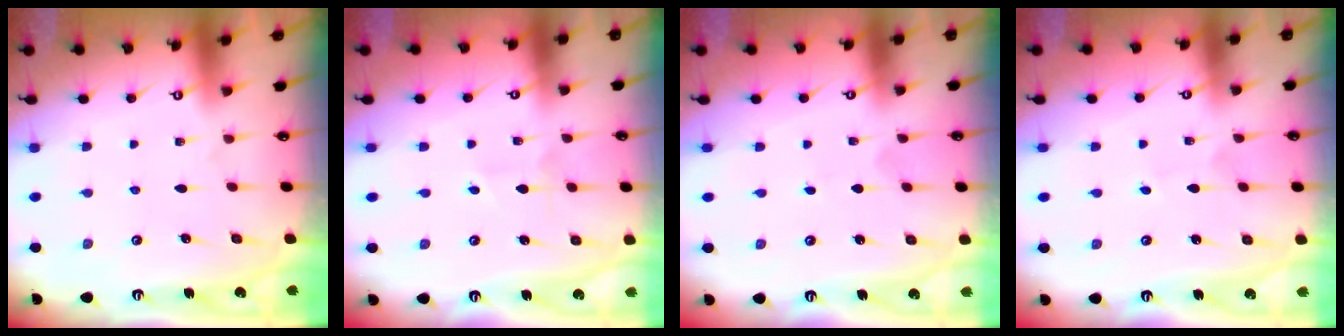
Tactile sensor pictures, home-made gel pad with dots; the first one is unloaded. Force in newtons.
{"total": 2.1, "press": 2.1, "slide": 0.2}
{"total": 0.0}
{"total": 2.2, "press": 2.1, "slide": 0.2}